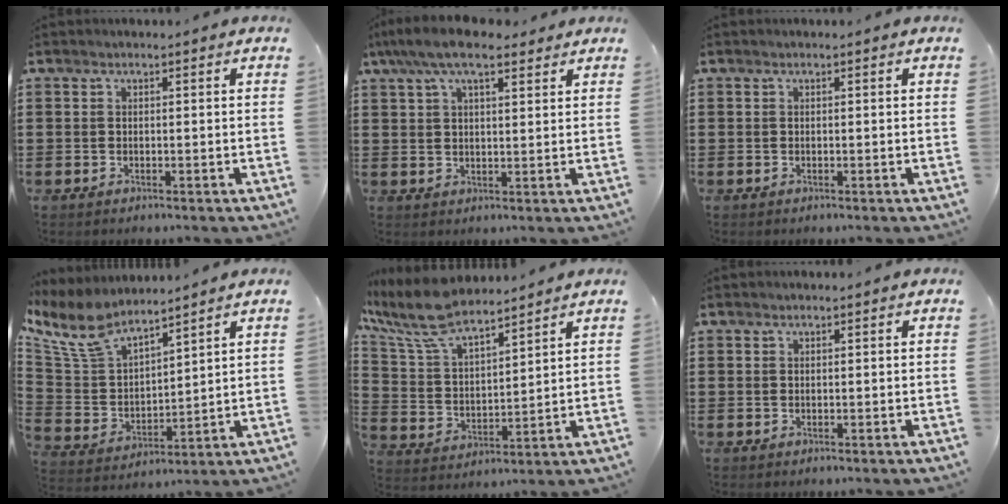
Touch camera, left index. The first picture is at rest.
{"total": 7.6, "force": [5.4, 2.6, 4.7], "torque": [-0.104, 0.004, 0.098]}
{"total": 0.0}
{"total": 8.8, "force": [7.3, 3.3, 3.7], "torque": [-0.113, -0.041, 0.131]}
{"total": 10.3, "force": [8.8, 2.5, 4.8], "torque": [-0.135, -0.037, 0.154]}
{"total": 0.6, "force": [0.6, 0.2, 0.1], "torque": [-0.004, 0.000, 0.013]}